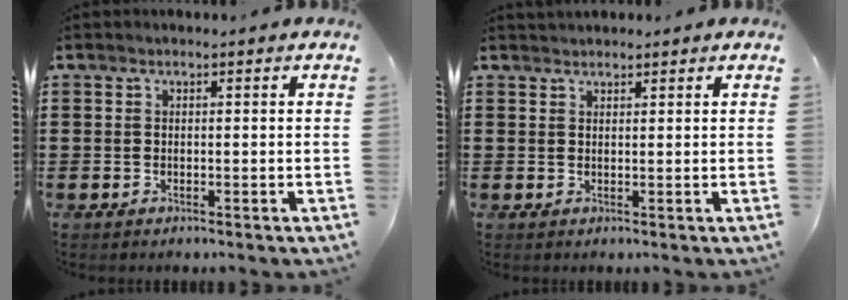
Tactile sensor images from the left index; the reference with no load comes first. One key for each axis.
{"total": 1.3, "fx": 1.2, "fy": 0.4, "fz": -0.1, "tx": -0.001, "ty": 0.003, "tz": 0.024}